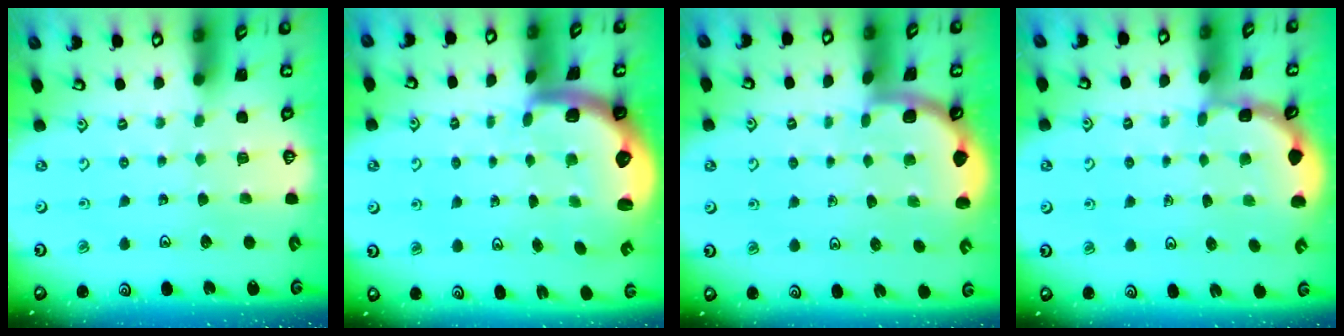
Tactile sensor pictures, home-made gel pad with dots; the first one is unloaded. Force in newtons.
{"total": 2.8, "press": 2.4, "slide": 1.4}
{"total": 1.8, "press": 1.8, "slide": 0.0}
{"total": 2.1, "press": 2.1, "slide": 0.1}